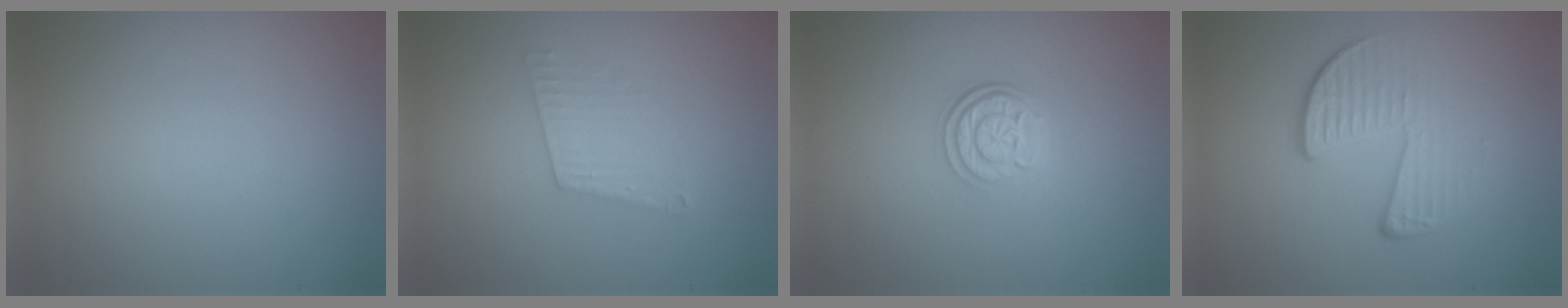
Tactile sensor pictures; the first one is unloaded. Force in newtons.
{"total": 2.1, "press": 2.1, "slide": 0.3}
{"total": 3.0, "press": 2.4, "slide": 1.8}
{"total": 3.9, "press": 2.5, "slide": 3.0}